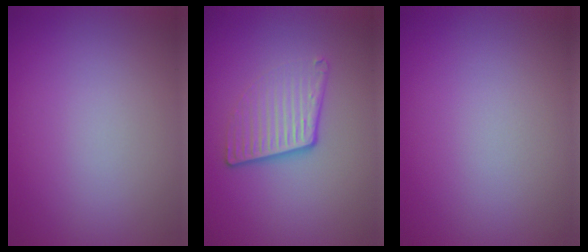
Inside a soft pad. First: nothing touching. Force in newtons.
{"total": 4.0, "press": 2.7, "slide": 2.9}
{"total": 0.0}